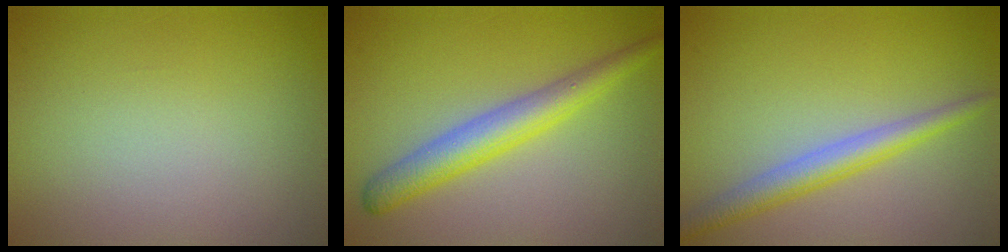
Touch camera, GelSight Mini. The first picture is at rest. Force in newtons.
{"total": 4.2, "press": 4.2, "slide": 0.2}
{"total": 3.2, "press": 3.2, "slide": 0.1}